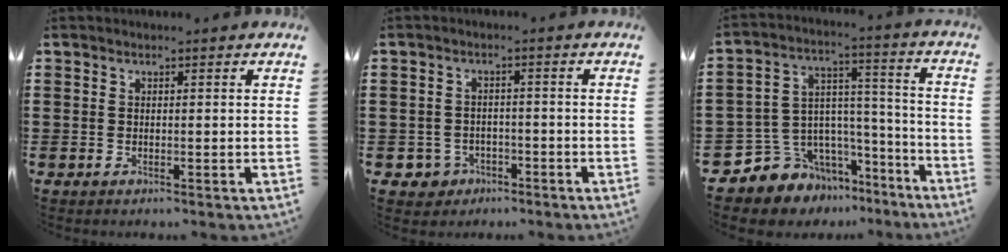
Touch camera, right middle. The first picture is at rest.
{"total": 2.8, "force": [-2.0, 1.8, 0.3], "torque": [-0.021, 0.000, -0.047]}
{"total": 7.9, "force": [-6.0, 5.2, -0.2], "torque": [-0.023, -0.001, -0.111]}